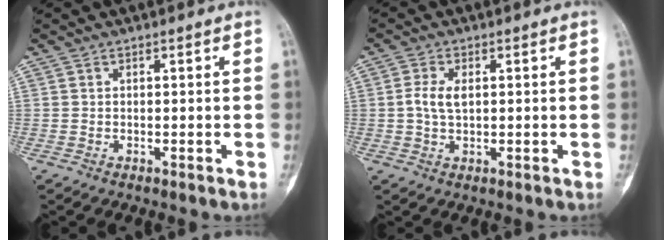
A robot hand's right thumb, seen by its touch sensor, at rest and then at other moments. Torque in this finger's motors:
{"motor_torque": [0.00, 0.00, 0.15, -0.21, 0.00]}